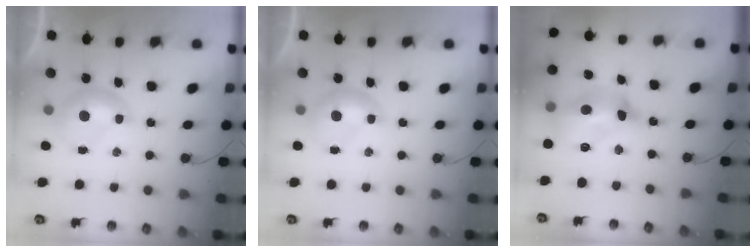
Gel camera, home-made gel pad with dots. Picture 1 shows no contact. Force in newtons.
{"total": 0.0}
{"total": 12.0, "press": 11.8, "slide": 2.1}